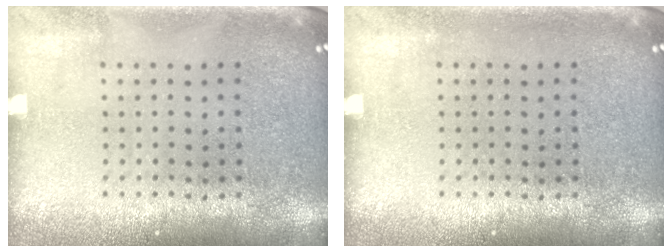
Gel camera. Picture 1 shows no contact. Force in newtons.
{"total": 0.0}